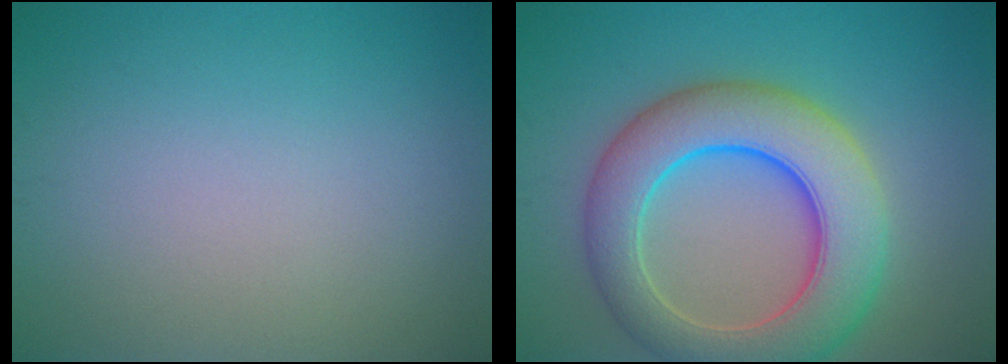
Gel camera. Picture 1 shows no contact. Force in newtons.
{"total": 9.5, "press": 9.5, "slide": 0.3}